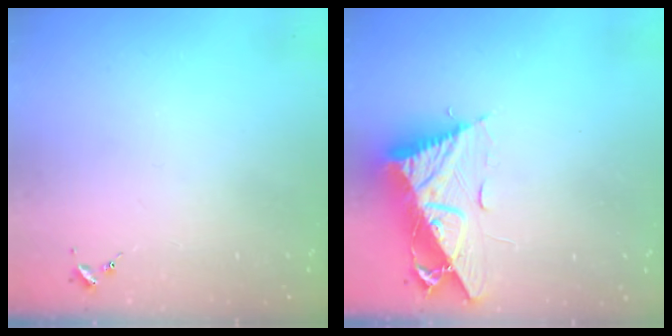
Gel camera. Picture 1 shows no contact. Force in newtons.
{"total": 13.3, "press": 13.3, "slide": 1.0}